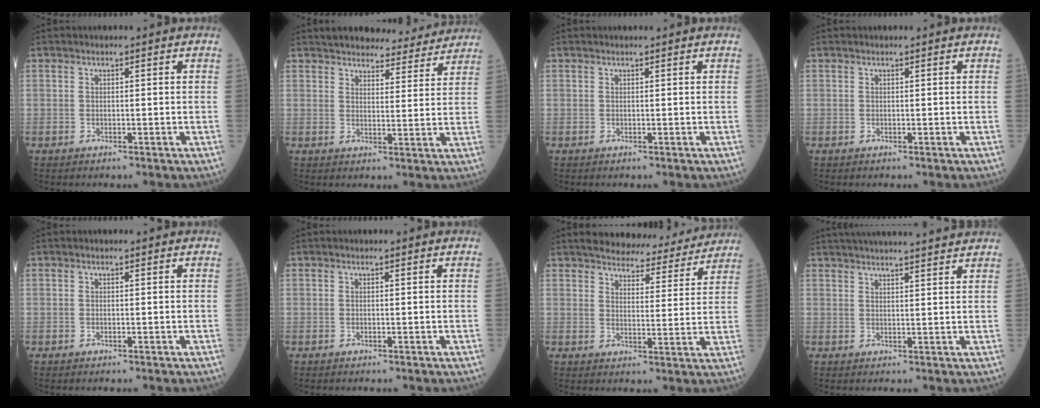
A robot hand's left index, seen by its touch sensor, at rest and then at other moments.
{"total": 12.4, "force": [11.6, 3.0, 3.2], "torque": [-0.019, 0.001, 0.138]}
{"total": 0.5, "force": [0.5, 0.1, 0.1], "torque": [-0.006, 0.008, 0.009]}
{"total": 0.0}
{"total": 0.0}
{"total": 0.0}
{"total": 14.6, "force": [13.7, 3.3, 3.9], "torque": [-0.031, -0.008, 0.161]}
{"total": 15.8, "force": [14.6, 0.5, 6.1], "torque": [-0.100, 0.022, 0.198]}